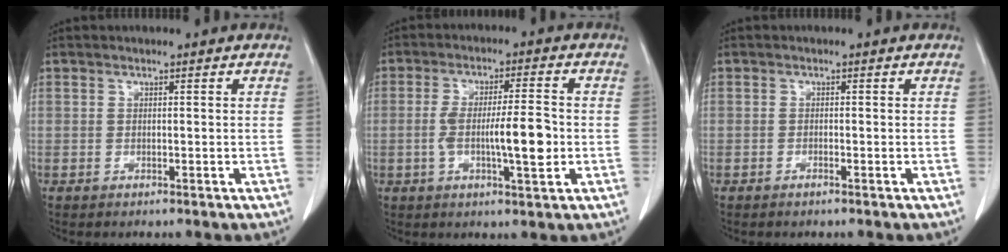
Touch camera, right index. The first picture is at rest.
{"total": 8.3, "force": [-1.3, 1.2, 8.1], "torque": [-0.142, 0.003, -0.022]}
{"total": 0.7, "force": [-0.6, 0.0, 0.4], "torque": [-0.012, -0.001, -0.010]}